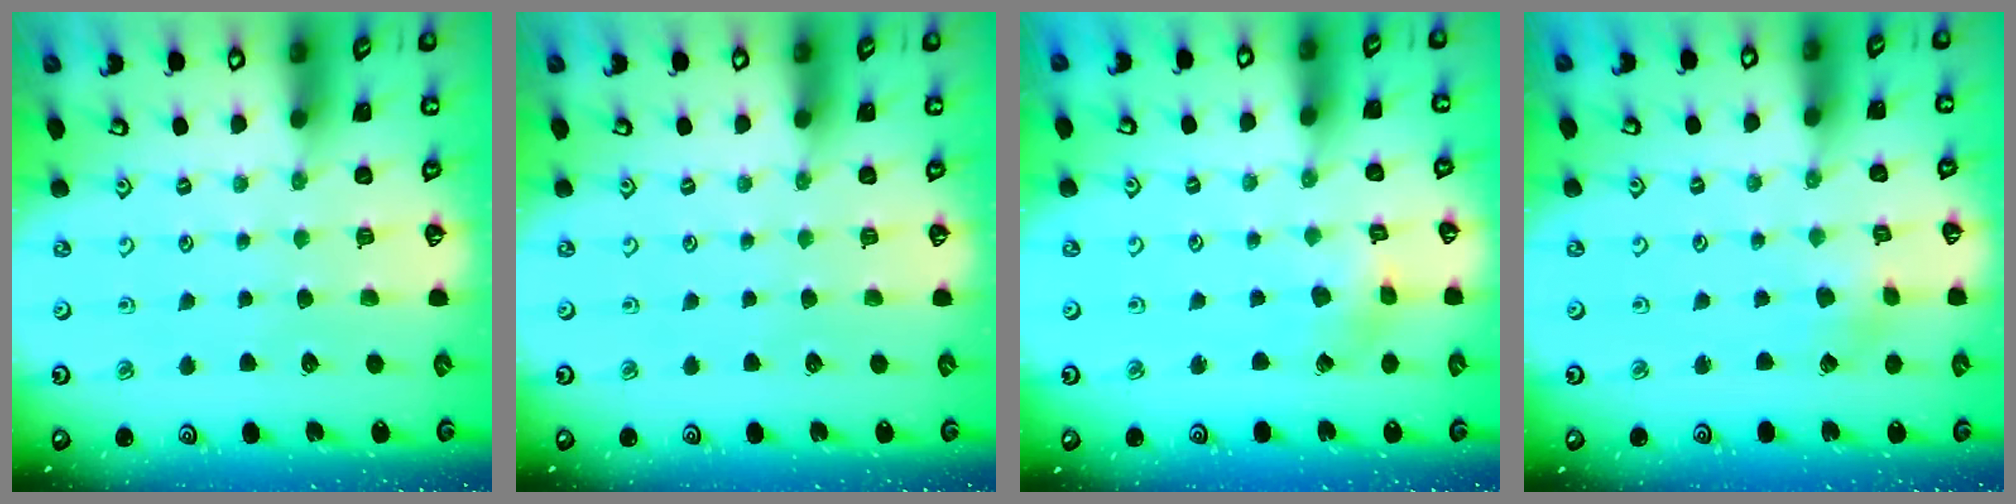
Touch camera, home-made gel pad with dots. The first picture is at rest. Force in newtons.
{"total": 0.0}
{"total": 2.2, "press": 2.2, "slide": 0.3}
{"total": 1.2, "press": 1.2, "slide": 0.1}